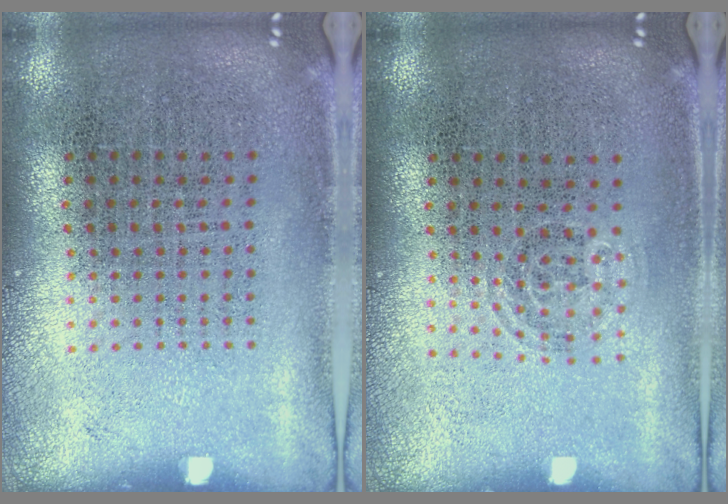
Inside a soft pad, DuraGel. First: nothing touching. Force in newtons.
{"total": 0.7, "press": 0.5, "slide": 0.5}